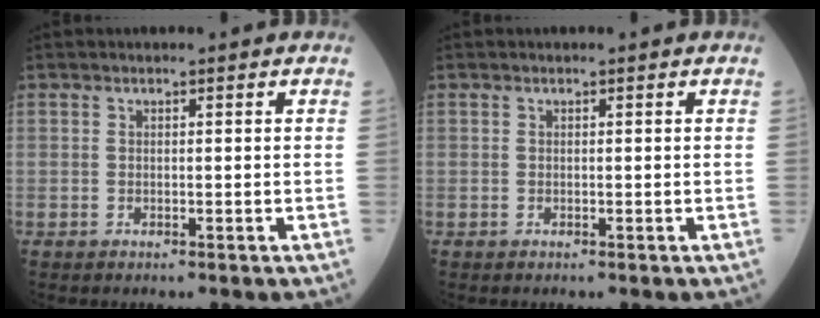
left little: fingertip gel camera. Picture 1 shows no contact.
{"total": 0.0}